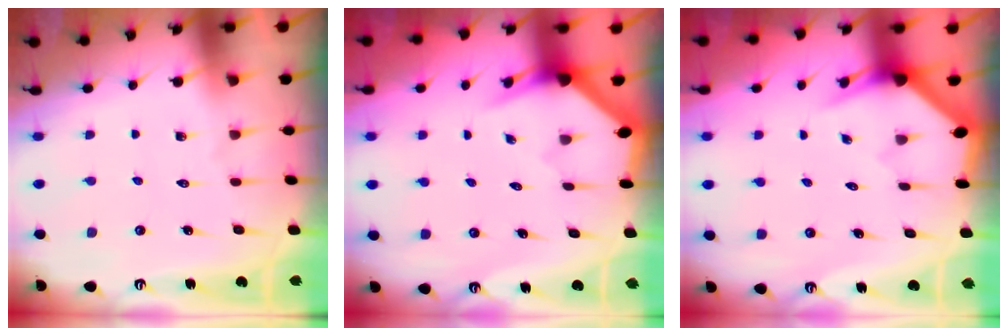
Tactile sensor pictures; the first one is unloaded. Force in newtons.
{"total": 3.1, "press": 3.1, "slide": 0.2}
{"total": 3.2, "press": 3.2, "slide": 0.2}